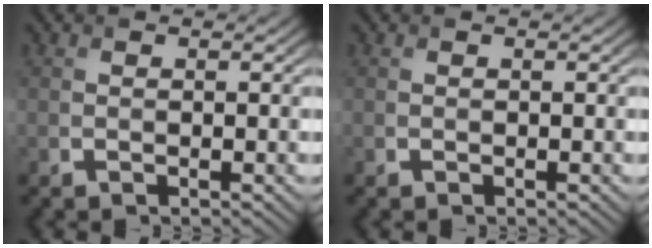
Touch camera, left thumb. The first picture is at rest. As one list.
[{"total": 0.0}]